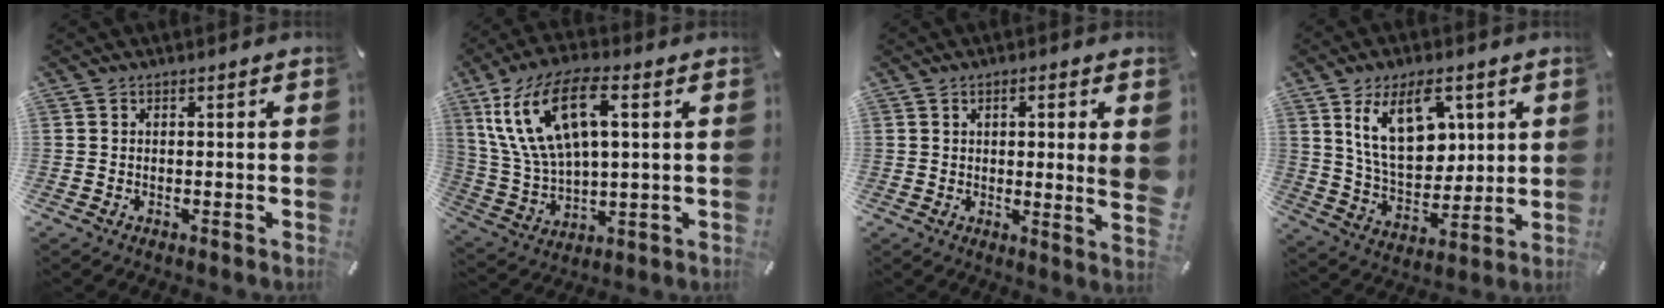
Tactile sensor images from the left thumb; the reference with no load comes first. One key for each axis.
{"total": 17.1, "fx": 6.4, "fy": 8.2, "fz": 13.5, "tx": -0.312, "ty": -0.003, "tz": 0.108}
{"total": 7.0, "fx": 1.4, "fy": 0.1, "fz": 6.9, "tx": -0.096, "ty": -0.026, "tz": 0.019}
{"total": 15.0, "fx": 6.6, "fy": 9.3, "fz": 9.7, "tx": -0.174, "ty": -0.013, "tz": 0.117}